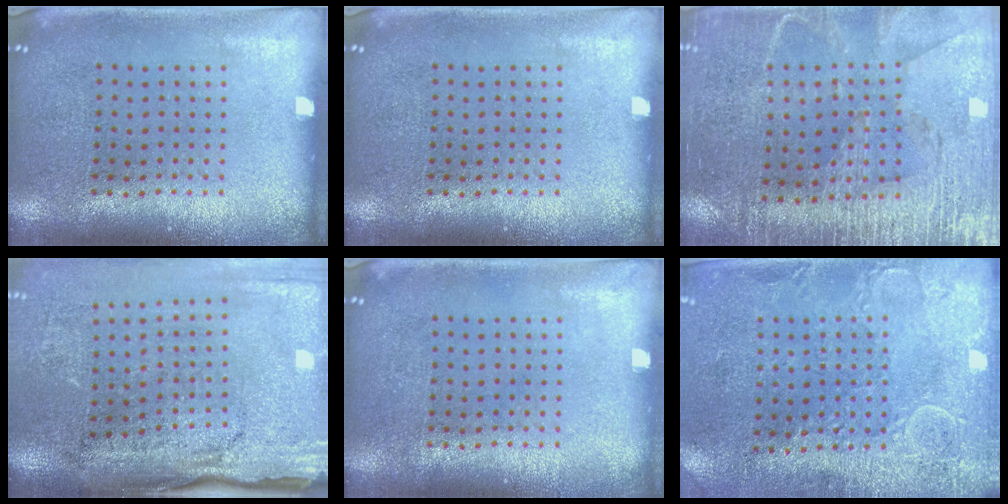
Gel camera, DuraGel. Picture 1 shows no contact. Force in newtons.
{"total": 0.0}
{"total": 3.4, "press": 3.0, "slide": 1.5}
{"total": 4.2, "press": 3.6, "slide": 2.2}
{"total": 0.0}
{"total": 2.7, "press": 2.4, "slide": 1.2}